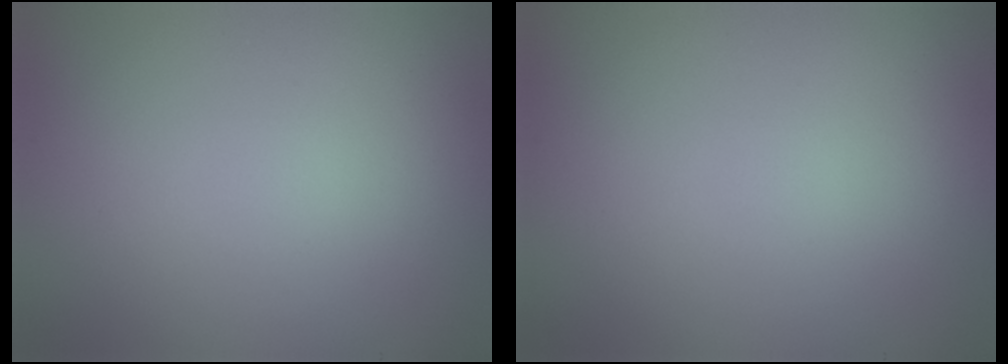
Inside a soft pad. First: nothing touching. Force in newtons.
{"total": 0.0}